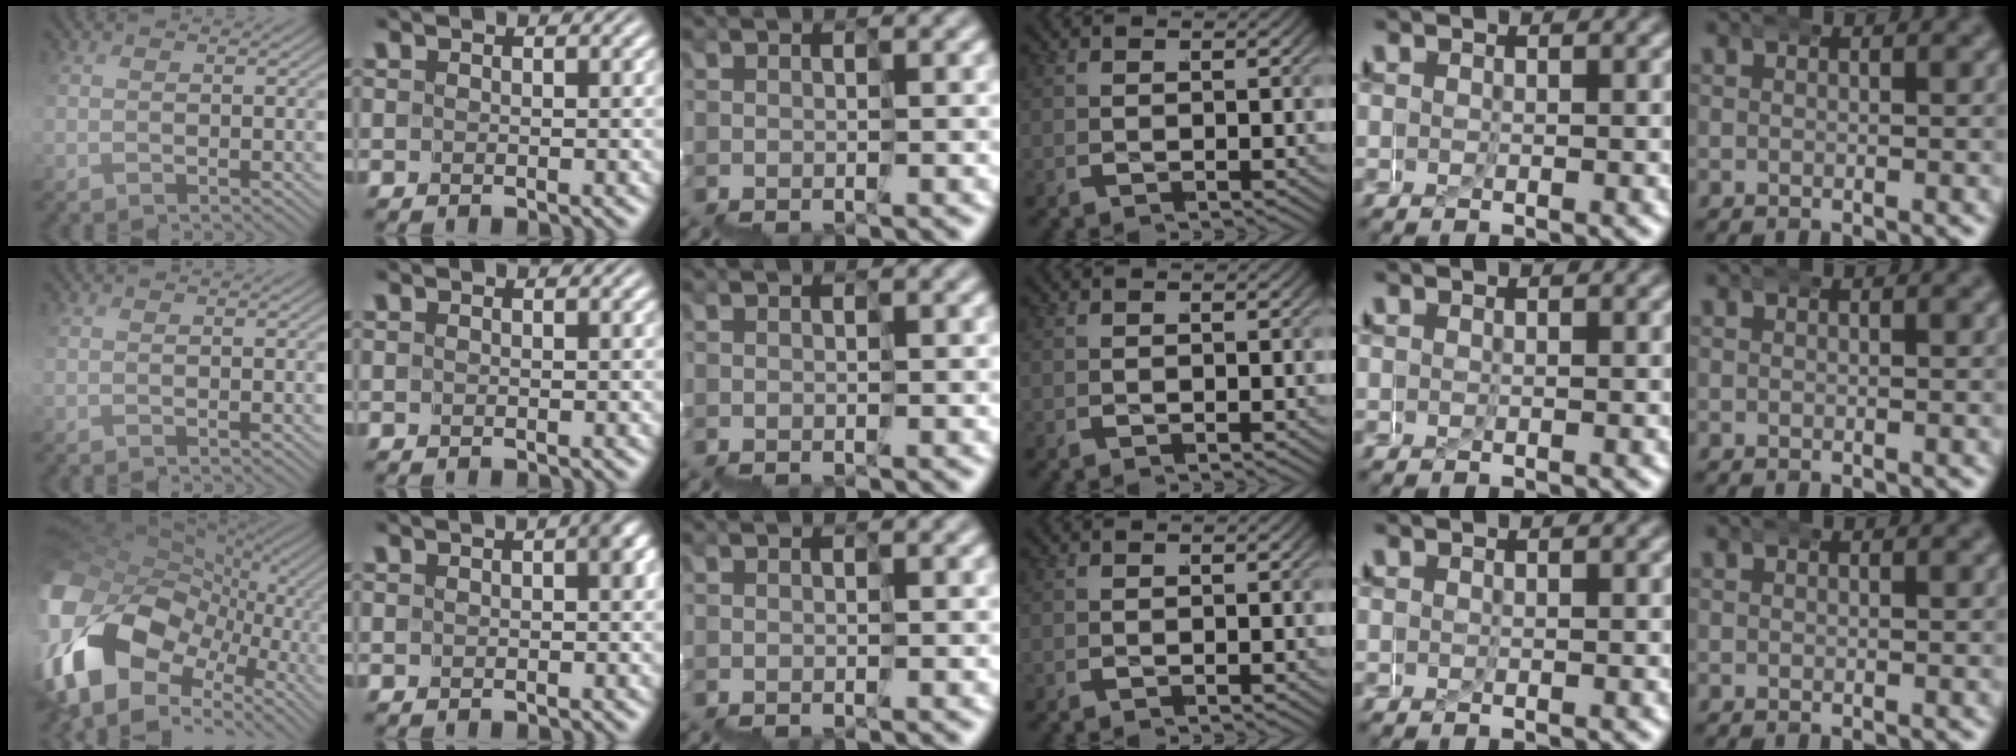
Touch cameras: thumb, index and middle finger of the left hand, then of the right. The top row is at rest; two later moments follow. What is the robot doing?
{"motion": "wrap", "object": "ethernet cable"}